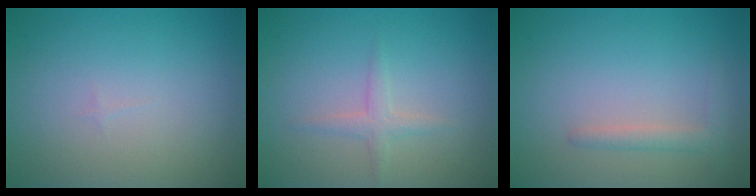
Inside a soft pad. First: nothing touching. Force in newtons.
{"total": 1.4, "press": 1.4, "slide": 0.1}
{"total": 1.6, "press": 1.6, "slide": 0.1}